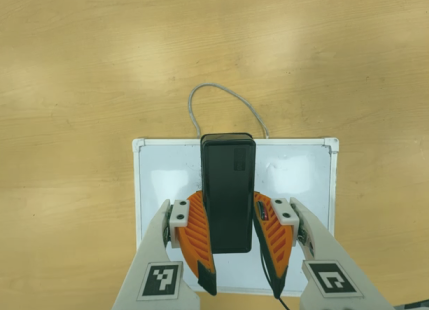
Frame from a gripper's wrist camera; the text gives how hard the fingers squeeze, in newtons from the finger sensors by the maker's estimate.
{"total": 7.4, "left": 6.8, "right": 8.1}